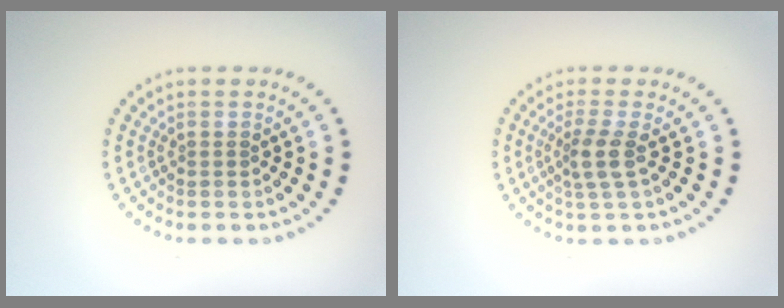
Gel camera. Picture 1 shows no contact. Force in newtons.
{"total": 2.3, "press": 1.9, "slide": 1.3}